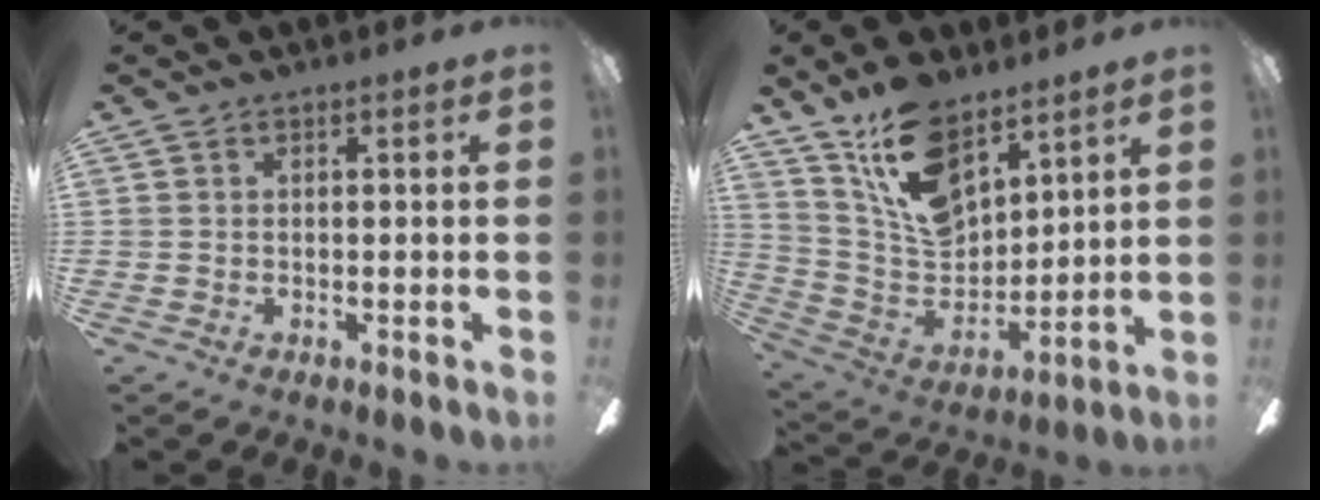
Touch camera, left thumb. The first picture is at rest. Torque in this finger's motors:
{"motor_torque": [0.36, 0.35, -0.14, -0.41, 0.12]}